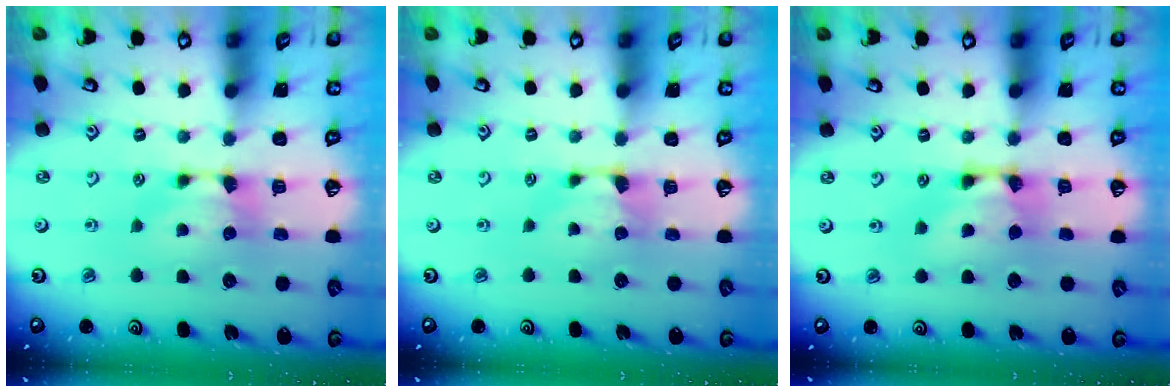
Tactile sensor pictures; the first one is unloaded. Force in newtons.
{"total": 0.8, "press": 0.2, "slide": 0.8}
{"total": 2.5, "press": 2.5, "slide": 0.2}